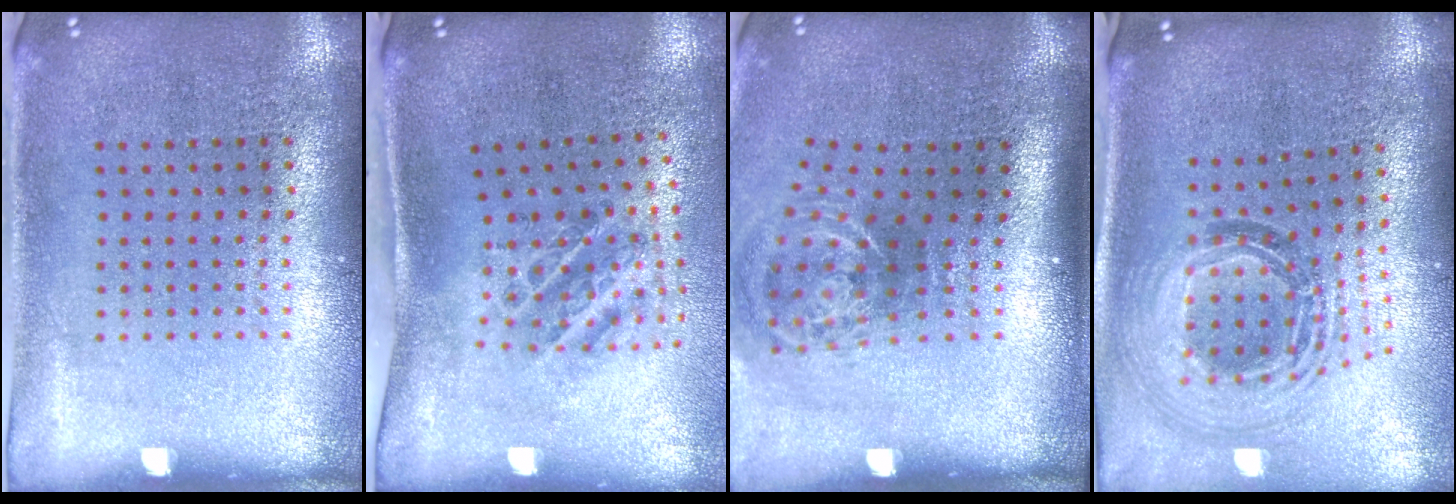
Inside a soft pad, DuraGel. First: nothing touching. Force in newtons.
{"total": 1.3, "press": 1.1, "slide": 0.7}
{"total": 2.2, "press": 1.3, "slide": 1.8}
{"total": 1.6, "press": 1.4, "slide": 0.8}